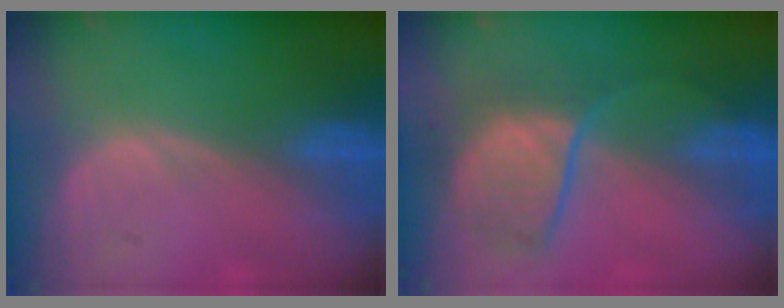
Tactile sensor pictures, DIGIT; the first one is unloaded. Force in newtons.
{"total": 7.4, "press": 7.4, "slide": 0.2}